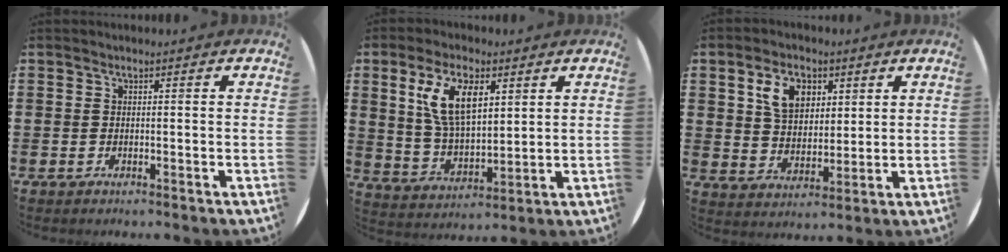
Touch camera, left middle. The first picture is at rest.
{"total": 8.8, "force": [4.5, 3.9, 6.6], "torque": [-0.141, 0.007, 0.081]}
{"total": 6.2, "force": [3.2, 4.0, 3.6], "torque": [-0.069, 0.007, 0.055]}